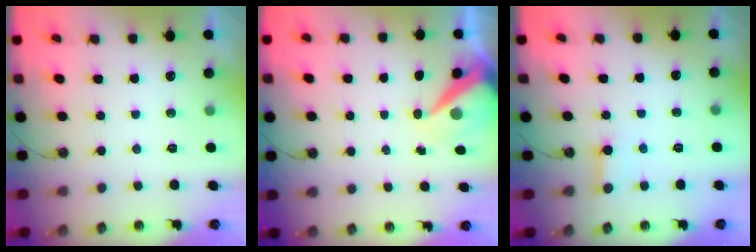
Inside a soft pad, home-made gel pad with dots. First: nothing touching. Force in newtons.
{"total": 9.7, "press": 9.6, "slide": 0.9}
{"total": 2.5, "press": 2.5, "slide": 0.1}